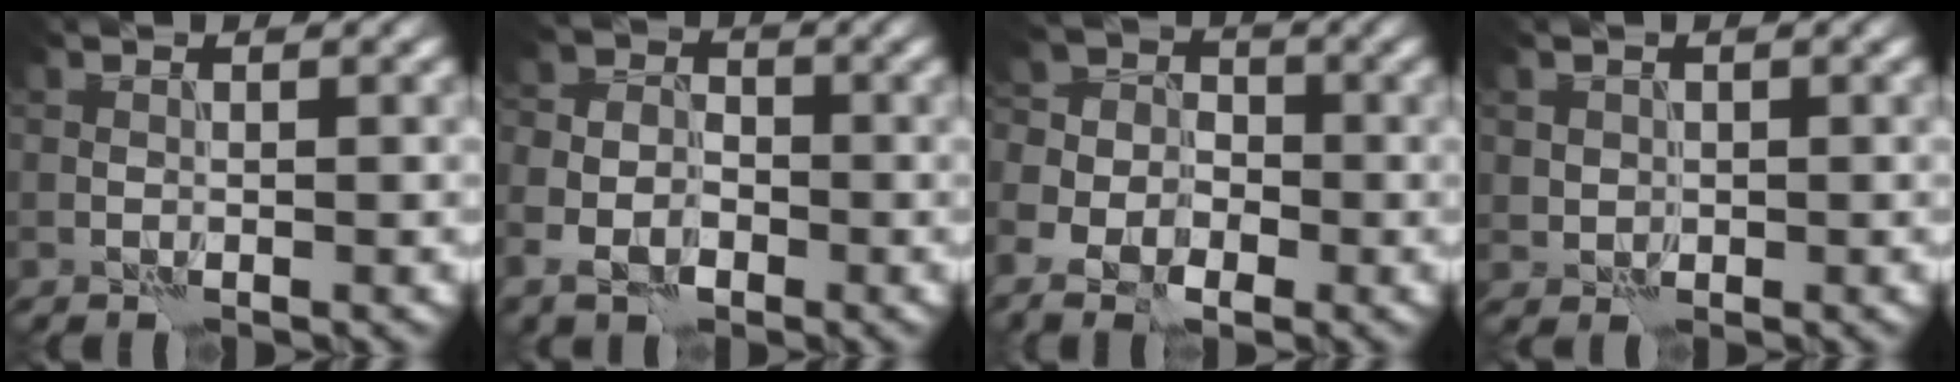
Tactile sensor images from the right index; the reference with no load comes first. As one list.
[{"total": 5.0, "force": [-2.4, 3.6, 2.5], "torque": [-0.028, -0.008, -0.052]}, {"total": 8.5, "force": [-5.0, 5.9, 3.7], "torque": [-0.046, -0.024, -0.088]}, {"total": 1.1, "force": [0.2, 1.1, -0.1], "torque": [0.008, -0.002, 0.006]}]